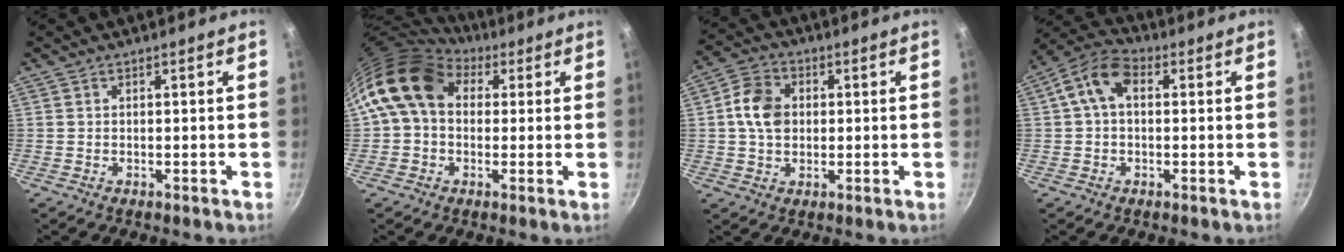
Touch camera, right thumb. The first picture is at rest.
{"total": 13.7, "force": [3.7, 10.2, 8.3], "torque": [-0.127, 0.017, 0.046]}
{"total": 8.1, "force": [0.7, 6.3, 5.1], "torque": [-0.077, 0.012, 0.003]}
{"total": 8.5, "force": [1.5, 5.3, 6.4], "torque": [-0.123, 0.027, 0.011]}